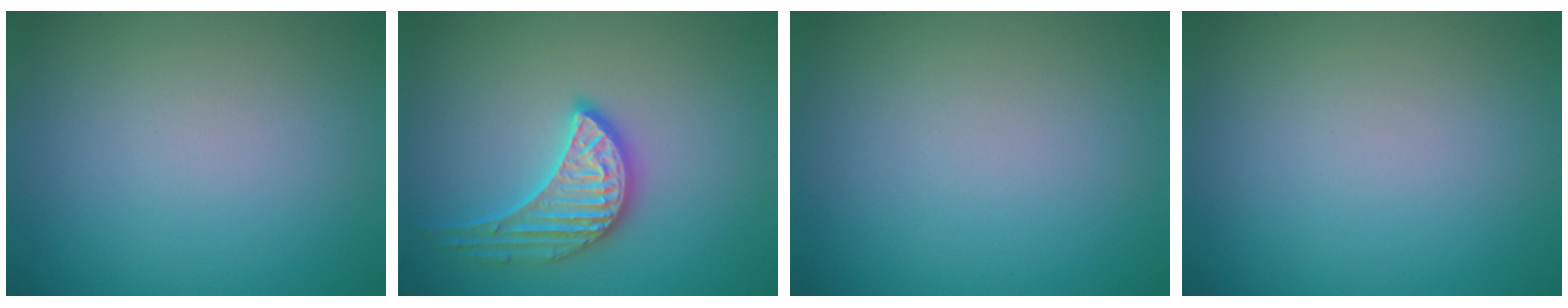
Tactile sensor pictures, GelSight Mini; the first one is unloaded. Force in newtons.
{"total": 3.3, "press": 3.3, "slide": 0.3}
{"total": 0.0}
{"total": 0.0}